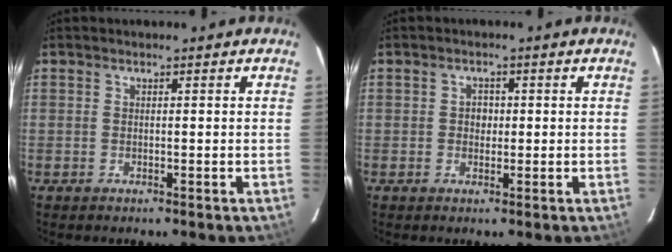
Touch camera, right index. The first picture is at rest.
{"total": 1.9, "force": [-0.1, 1.8, 0.7], "torque": [-0.009, 0.006, -0.003]}